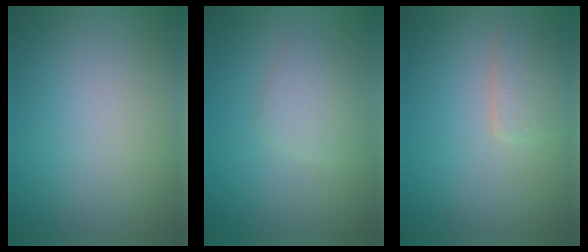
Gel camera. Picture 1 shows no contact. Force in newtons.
{"total": 2.1, "press": 2.1, "slide": 0.1}
{"total": 2.3, "press": 2.3, "slide": 0.1}